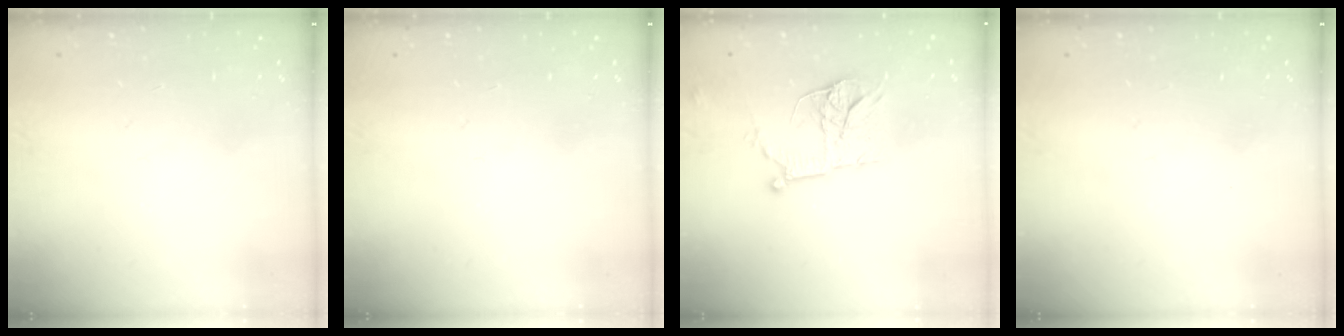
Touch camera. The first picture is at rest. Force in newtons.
{"total": 0.0}
{"total": 12.2, "press": 12.1, "slide": 1.1}
{"total": 0.0}